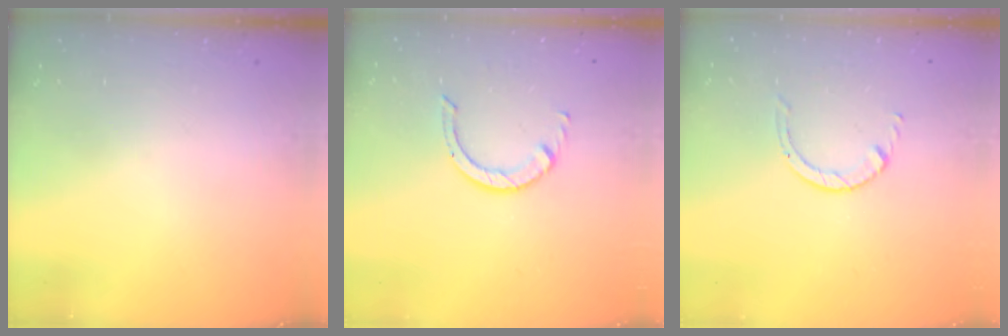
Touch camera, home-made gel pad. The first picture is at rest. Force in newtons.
{"total": 2.9, "press": 2.9, "slide": 0.2}
{"total": 1.4, "press": 1.4, "slide": 0.1}